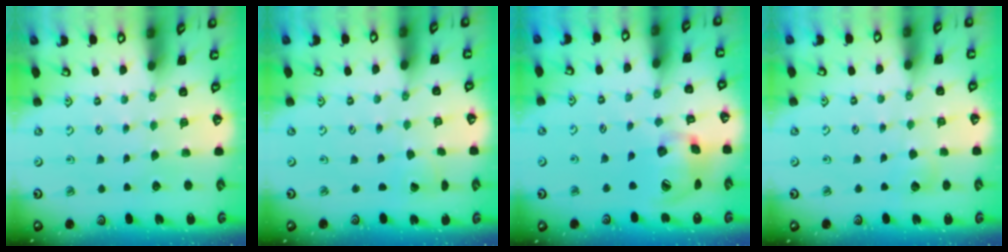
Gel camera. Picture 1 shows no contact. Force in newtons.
{"total": 2.1, "press": 2.1, "slide": 0.1}
{"total": 16.7, "press": 16.5, "slide": 2.5}
{"total": 4.2, "press": 4.1, "slide": 0.5}